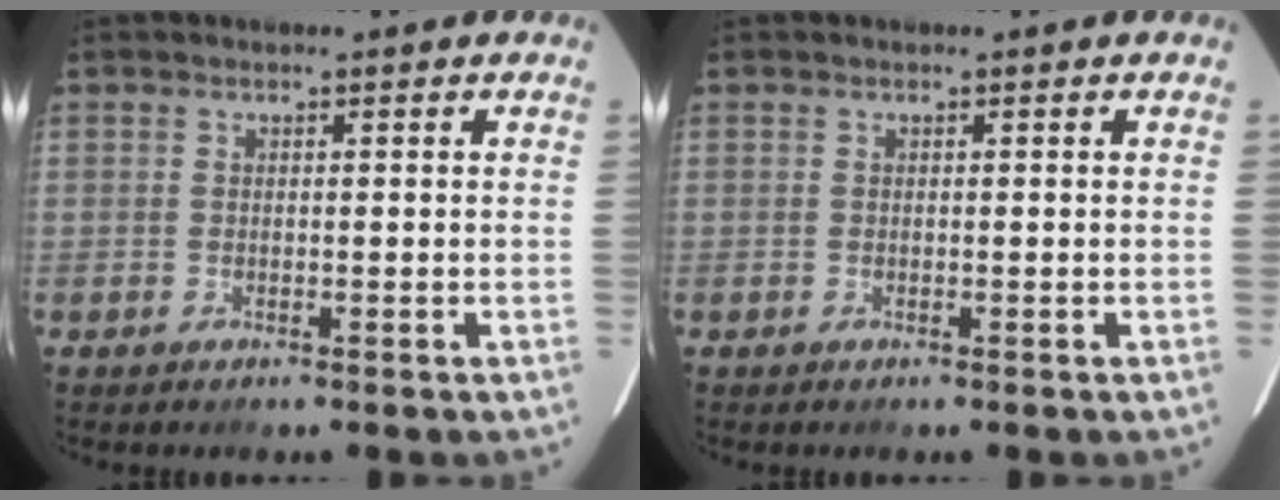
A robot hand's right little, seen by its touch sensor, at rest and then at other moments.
{"total": 0.0}